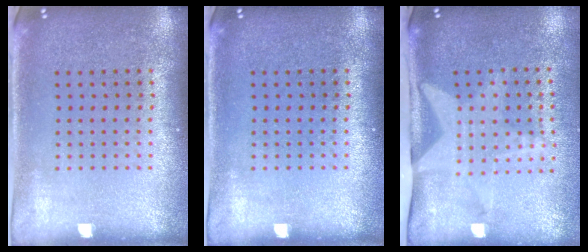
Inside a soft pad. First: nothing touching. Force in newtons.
{"total": 0.0}
{"total": 1.9, "press": 1.6, "slide": 1.0}